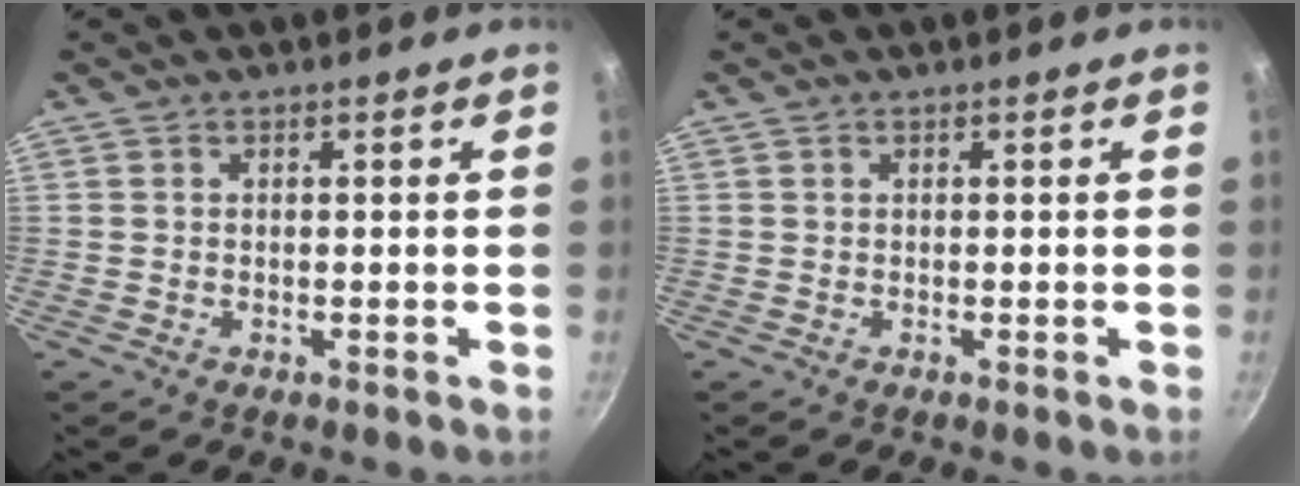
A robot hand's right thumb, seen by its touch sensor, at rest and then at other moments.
{"total": 0.0}